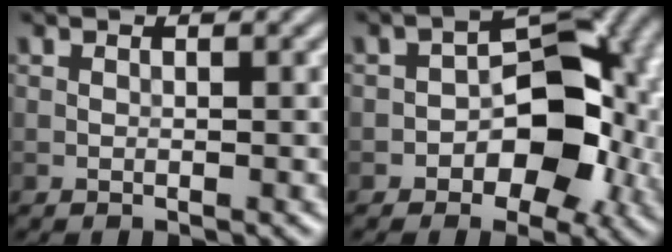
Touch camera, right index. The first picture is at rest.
{"total": 8.7, "force": [-2.1, 5.4, 6.5], "torque": [-0.067, 0.010, -0.042]}